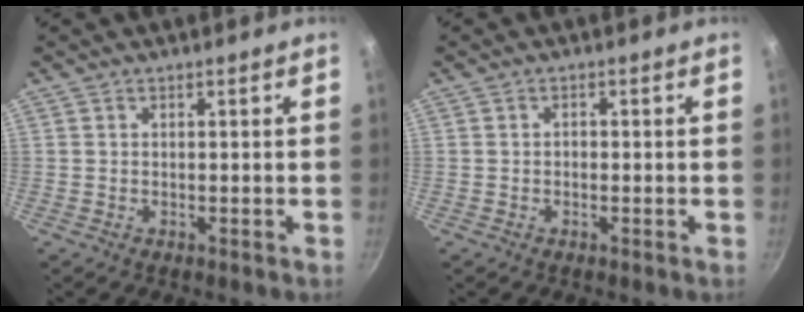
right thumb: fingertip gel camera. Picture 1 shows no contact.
{"total": 0.8, "force": [-0.2, 0.6, 0.4], "torque": [-0.007, 0.005, -0.004]}